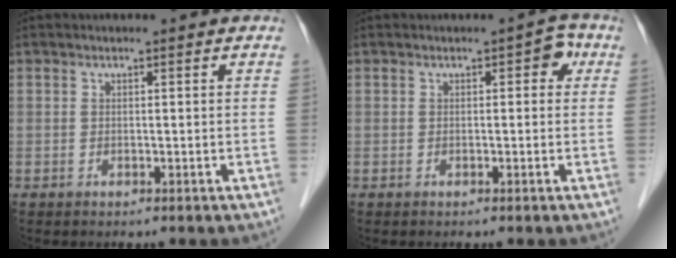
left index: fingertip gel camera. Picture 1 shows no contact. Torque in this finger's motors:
{"motor_torque": [0.52, -0.03, 0.00, 0.02]}